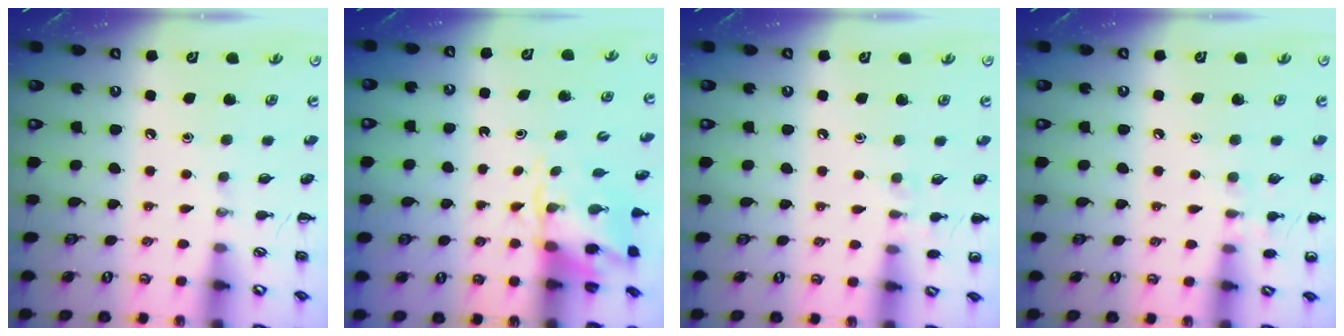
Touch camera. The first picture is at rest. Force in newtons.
{"total": 5.1, "press": 5.1, "slide": 0.5}
{"total": 5.1, "press": 4.8, "slide": 1.6}
{"total": 5.4, "press": 5.1, "slide": 1.6}